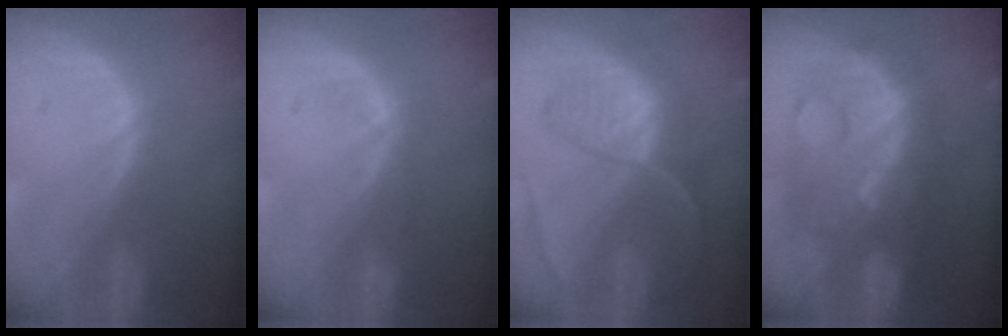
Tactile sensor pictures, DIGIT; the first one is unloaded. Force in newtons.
{"total": 1.4, "press": 1.3, "slide": 0.3}
{"total": 9.2, "press": 7.6, "slide": 5.2}
{"total": 12.2, "press": 12.1, "slide": 1.3}